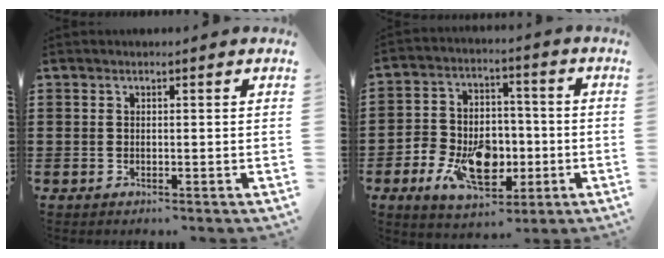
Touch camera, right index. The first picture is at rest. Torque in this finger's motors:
{"motor_torque": [2.14, 0.00, 0.75, 0.21]}